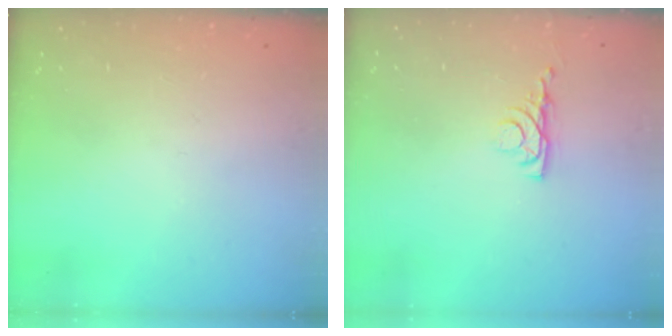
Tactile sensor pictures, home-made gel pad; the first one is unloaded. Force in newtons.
{"total": 4.0, "press": 3.9, "slide": 0.6}